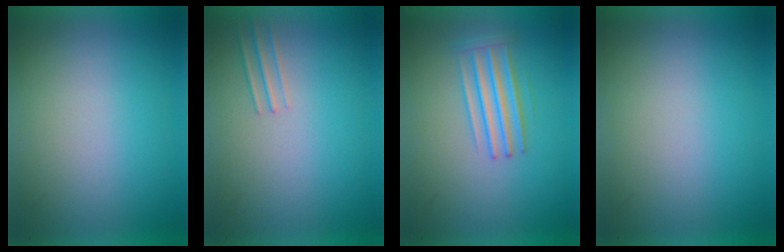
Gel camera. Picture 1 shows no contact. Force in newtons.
{"total": 1.0}
{"total": 2.8}
{"total": 0.0}